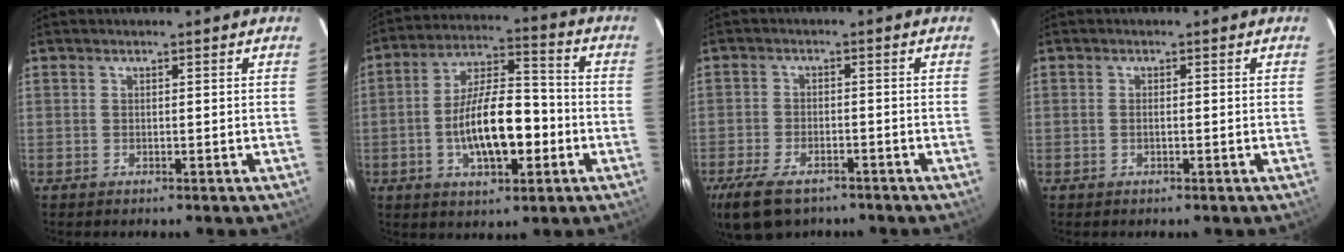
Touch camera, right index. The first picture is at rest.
{"total": 14.0, "force": [-3.5, 5.7, 12.3], "torque": [-0.232, 0.009, -0.055]}
{"total": 10.9, "force": [-7.7, 5.1, 5.8], "torque": [-0.148, -0.023, -0.136]}
{"total": 1.5, "force": [1.3, -0.9, 0.2], "torque": [-0.004, -0.024, 0.002]}